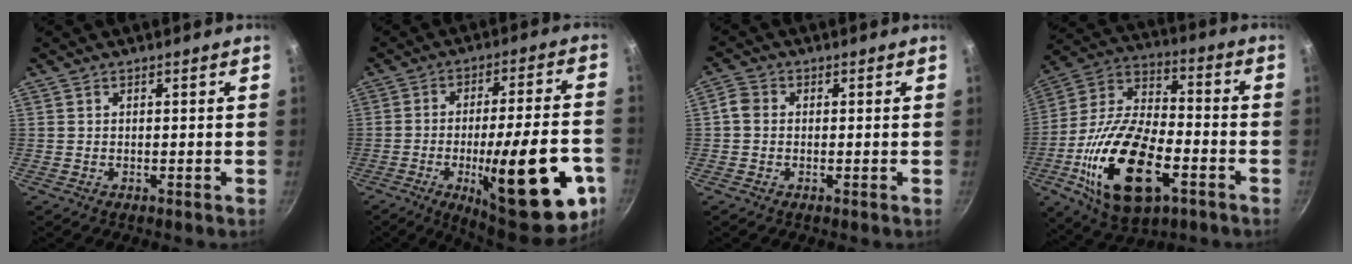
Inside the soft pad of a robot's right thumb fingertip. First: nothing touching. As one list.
[{"total": 25.3, "force": [-8.9, 7.3, 22.6], "torque": [-0.285, 0.026, -0.116]}, {"total": 2.9, "force": [-0.1, 2.5, 1.4], "torque": [-0.027, 0.008, -0.012]}, {"total": 24.4, "force": [-8.0, 12.7, 19.1], "torque": [-0.356, 0.027, -0.144]}]